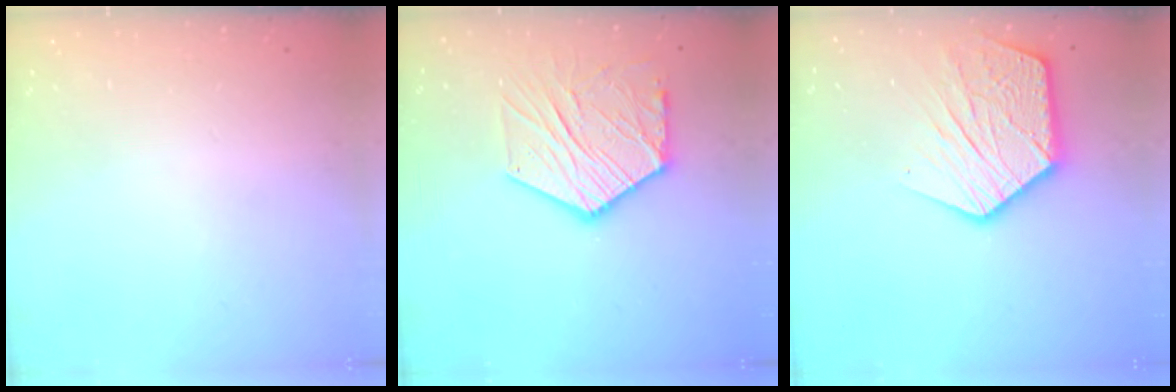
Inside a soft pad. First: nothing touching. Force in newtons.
{"total": 16.7, "press": 16.7, "slide": 1.4}
{"total": 16.3, "press": 16.2, "slide": 1.5}